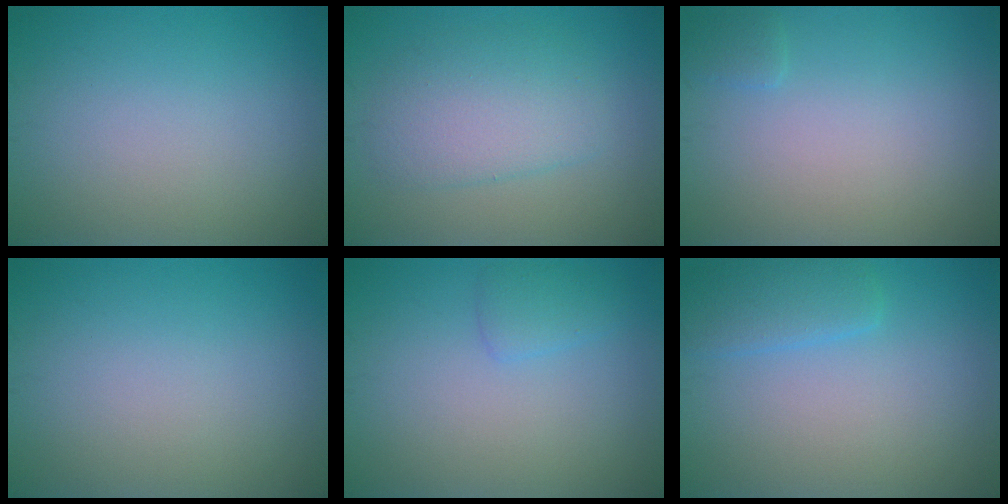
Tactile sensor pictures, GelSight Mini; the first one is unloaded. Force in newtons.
{"total": 4.3, "press": 4.3, "slide": 0.2}
{"total": 0.7, "press": 0.7, "slide": 0.1}
{"total": 0.0}
{"total": 1.5, "press": 1.5, "slide": 0.1}
{"total": 2.5, "press": 2.5, "slide": 0.3}